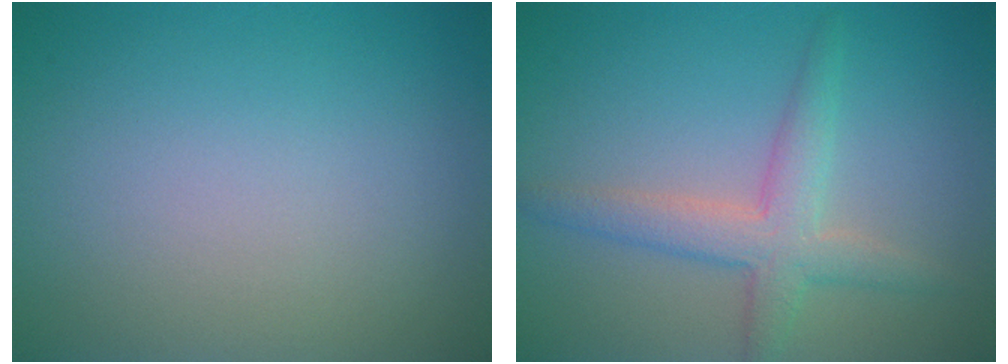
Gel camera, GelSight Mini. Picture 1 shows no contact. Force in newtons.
{"total": 3.6, "press": 3.6, "slide": 0.1}